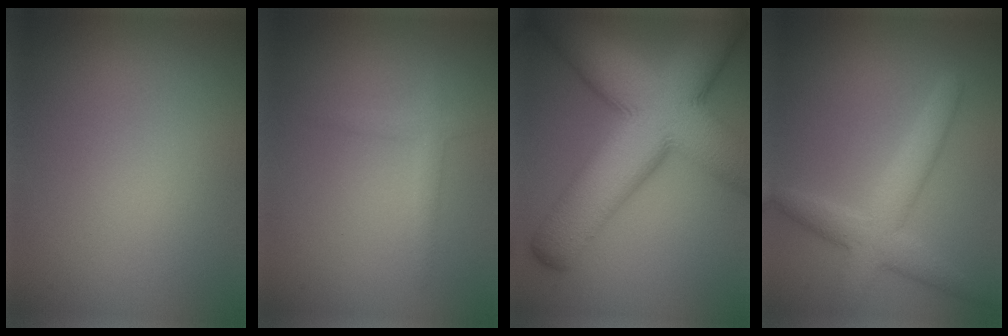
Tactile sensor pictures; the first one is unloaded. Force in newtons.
{"total": 1.3, "press": 1.3, "slide": 0.0}
{"total": 14.8, "press": 14.8, "slide": 0.6}
{"total": 4.3, "press": 4.3, "slide": 0.2}